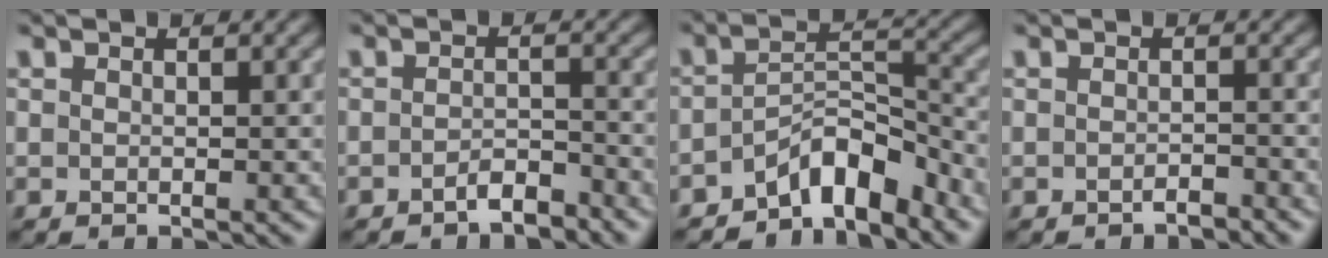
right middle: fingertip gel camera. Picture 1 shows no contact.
{"total": 2.1, "force": [-1.7, 0.6, 1.1], "torque": [-0.019, 0.008, -0.032]}
{"total": 5.8, "force": [-4.2, 2.2, 3.3], "torque": [-0.040, 0.009, -0.079]}
{"total": 1.1, "force": [-1.0, 0.2, 0.4], "torque": [-0.007, 0.005, -0.018]}